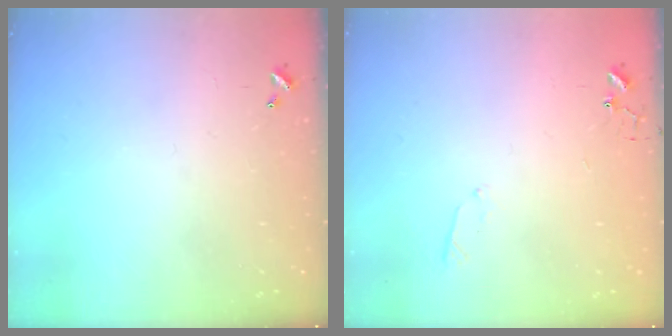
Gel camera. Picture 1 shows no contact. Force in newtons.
{"total": 4.1, "press": 4.0, "slide": 0.8}